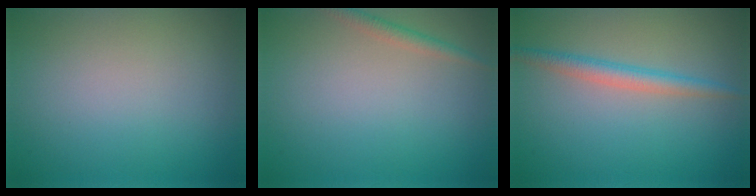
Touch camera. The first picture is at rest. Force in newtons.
{"total": 1.4, "press": 1.4, "slide": 0.0}
{"total": 2.3, "press": 2.3, "slide": 0.1}